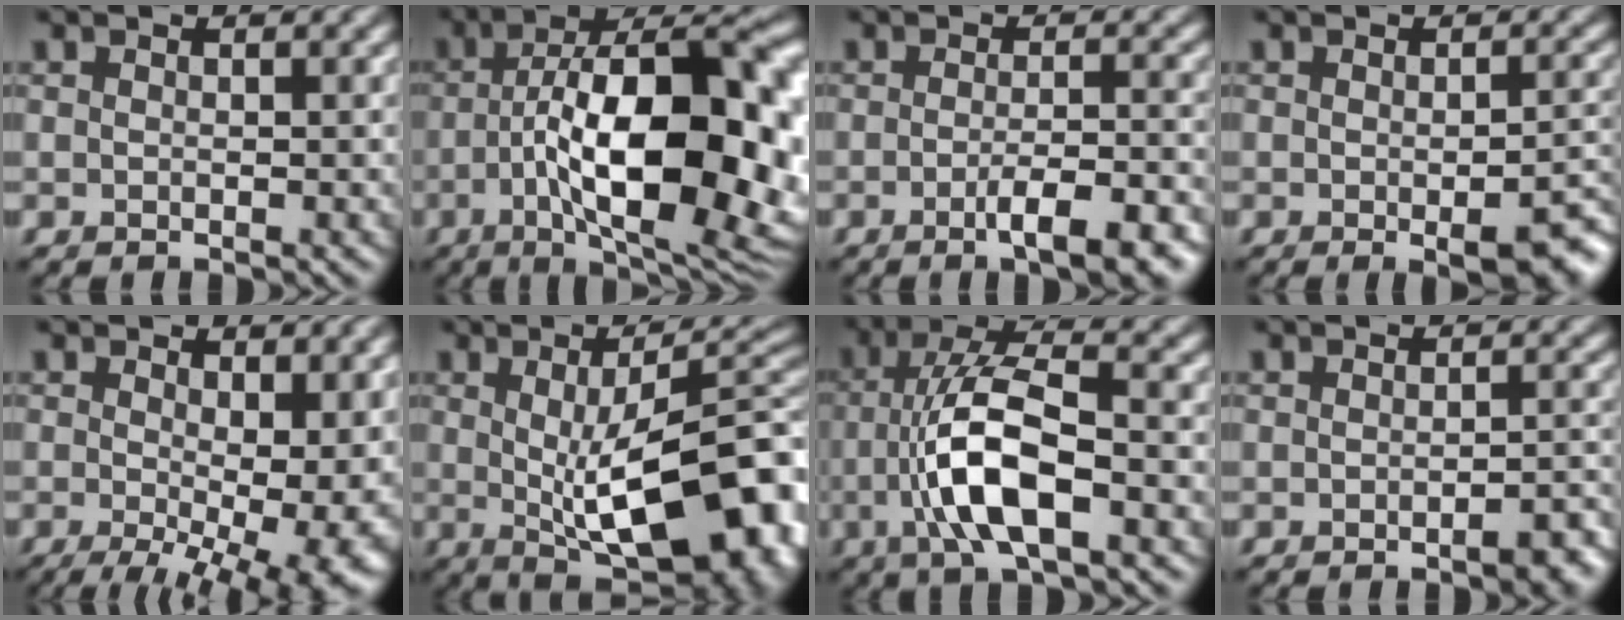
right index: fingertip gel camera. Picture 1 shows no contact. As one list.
[{"total": 16.2, "force": [-2.7, 6.2, 14.8], "torque": [-0.198, 0.014, -0.043]}, {"total": 5.4, "force": [-2.4, 1.3, 4.6], "torque": [-0.067, 0.001, -0.036]}, {"total": 5.4, "force": [-1.9, 1.4, 4.9], "torque": [-0.065, -0.008, -0.022]}, {"total": 13.0, "force": [-1.3, 5.9, 11.5], "torque": [-0.146, -0.024, 0.006]}, {"total": 13.6, "force": [-0.8, 5.4, 12.4], "torque": [-0.143, -0.007, 0.000]}, {"total": 7.8, "force": [-1.7, 2.6, 7.2], "torque": [-0.141, 0.009, -0.037]}, {"total": 2.5, "force": [-1.5, 0.7, 1.9], "torque": [-0.023, 0.004, -0.022]}]